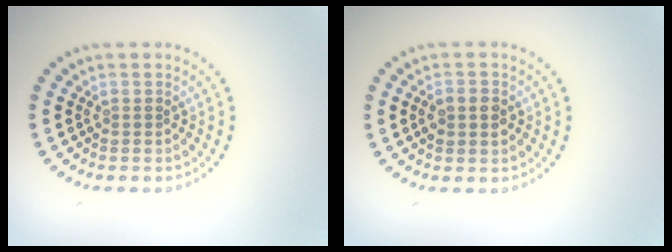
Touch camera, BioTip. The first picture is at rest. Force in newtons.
{"total": 2.6, "press": 2.6, "slide": 0.0}